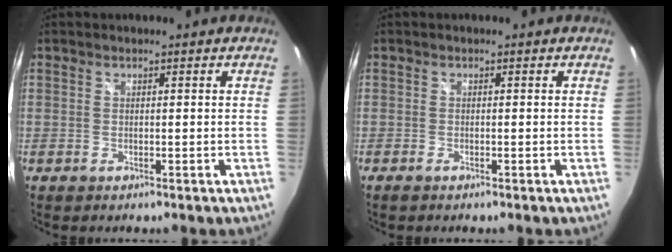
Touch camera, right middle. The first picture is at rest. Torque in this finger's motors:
{"motor_torque": [-0.47, 0.08, 0.00, 0.01]}